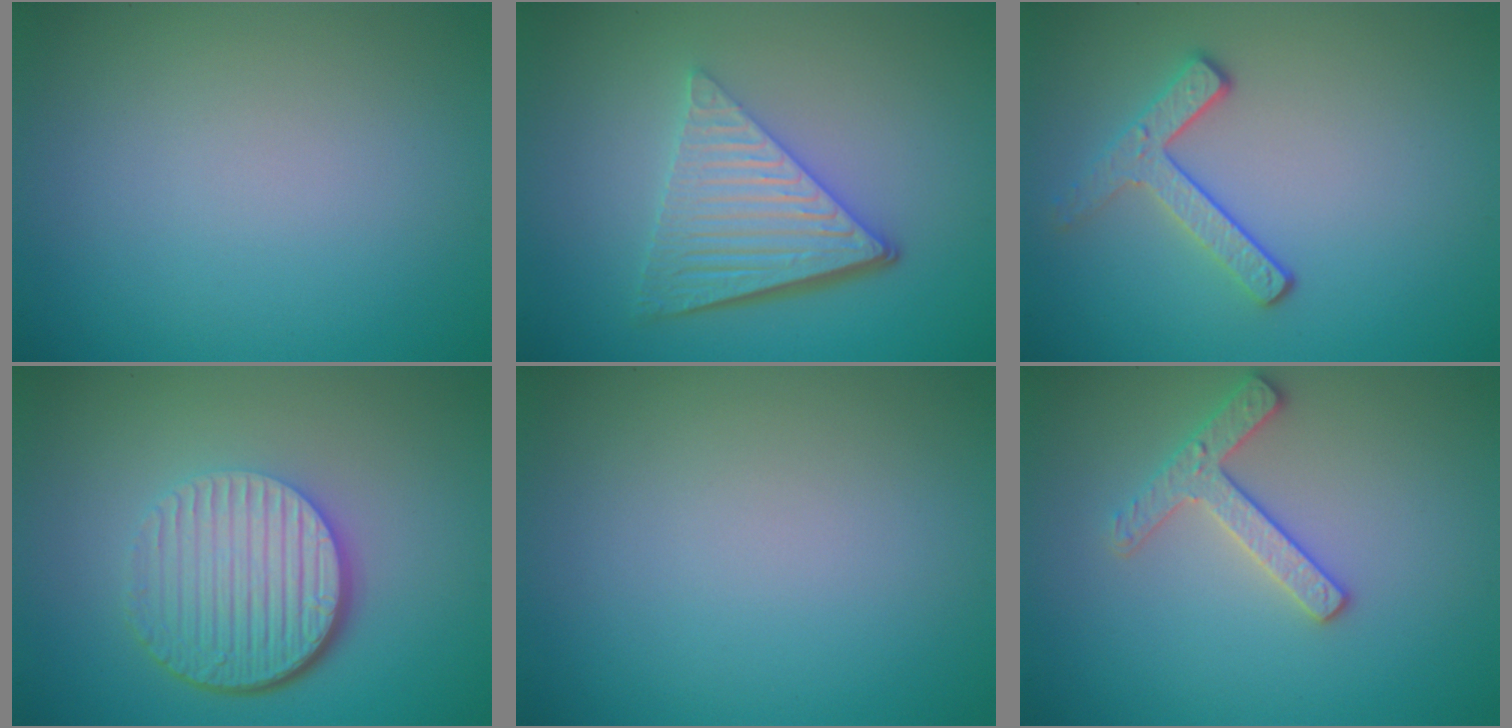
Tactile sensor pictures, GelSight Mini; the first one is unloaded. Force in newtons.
{"total": 6.2, "press": 4.2, "slide": 4.5}
{"total": 2.7, "press": 2.3, "slide": 1.3}
{"total": 6.7, "press": 4.4, "slide": 5.0}
{"total": 0.0}
{"total": 2.5, "press": 2.4, "slide": 0.4}